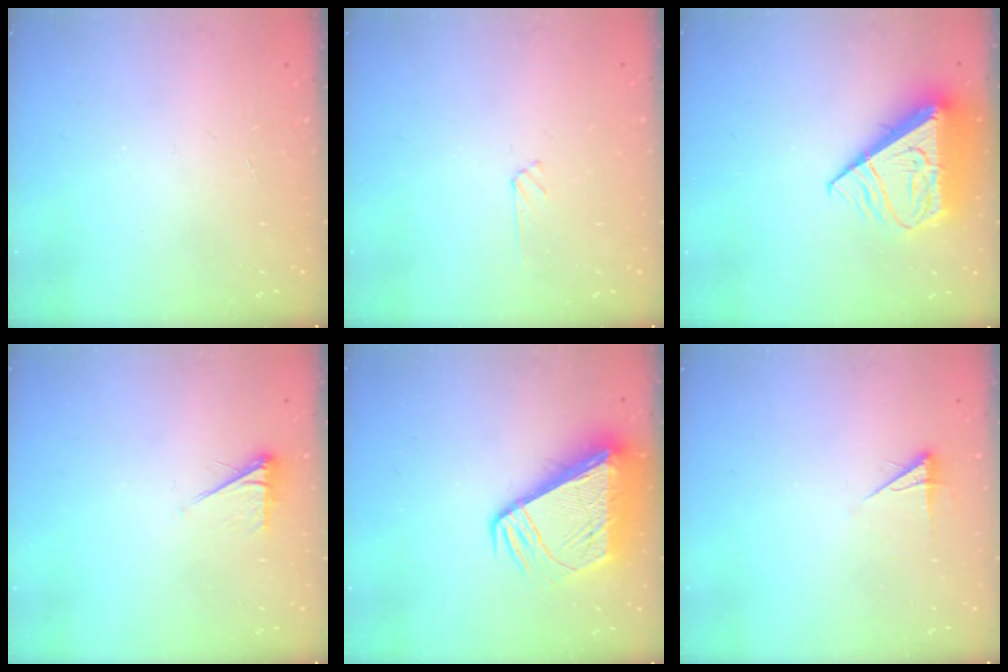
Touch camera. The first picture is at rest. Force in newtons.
{"total": 1.8, "press": 1.8, "slide": 0.3}
{"total": 12.6, "press": 12.5, "slide": 1.6}
{"total": 3.8, "press": 3.7, "slide": 0.7}
{"total": 12.8, "press": 12.8, "slide": 1.1}
{"total": 3.9, "press": 3.9, "slide": 0.5}